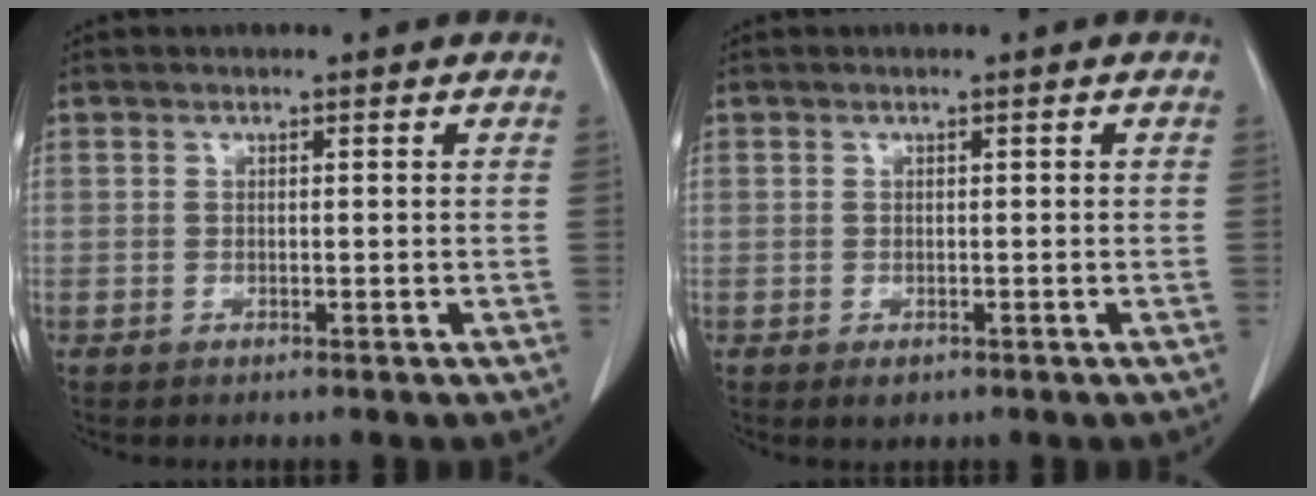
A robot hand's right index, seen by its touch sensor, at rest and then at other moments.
{"total": 1.4, "force": [-0.7, 0.9, 0.9], "torque": [-0.007, 0.001, -0.003]}